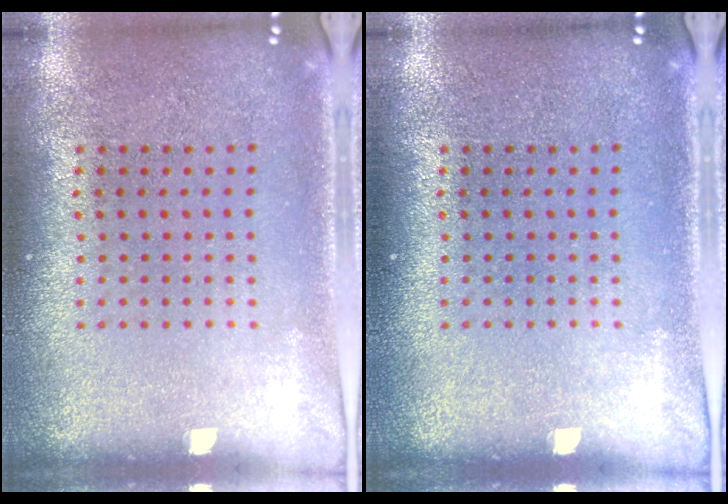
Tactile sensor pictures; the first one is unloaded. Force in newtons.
{"total": 0.0}